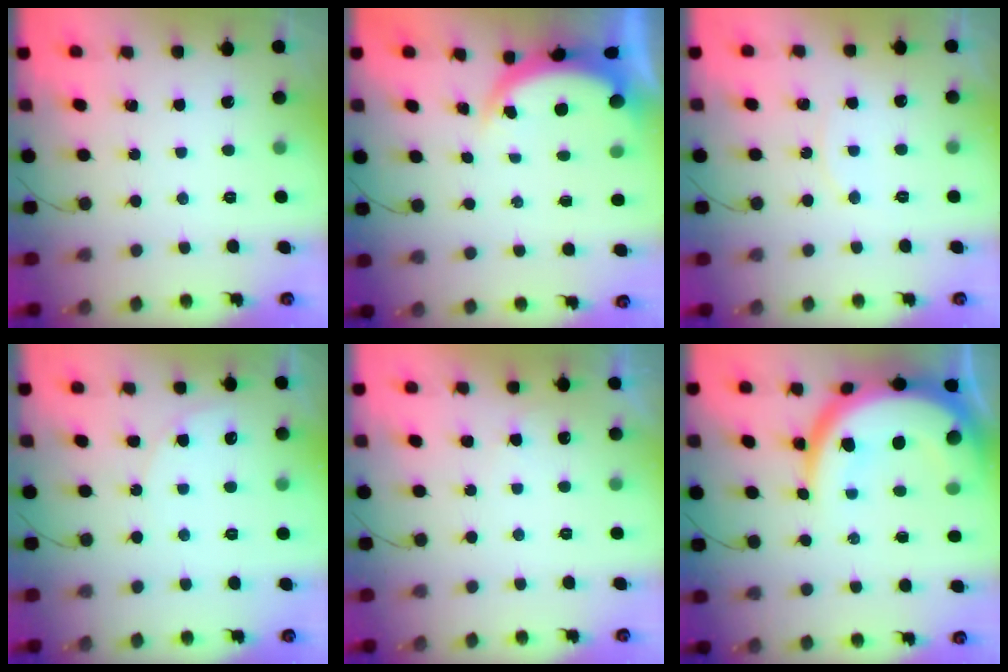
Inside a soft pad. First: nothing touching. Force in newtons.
{"total": 4.6, "press": 4.6, "slide": 0.3}
{"total": 3.8, "press": 3.8, "slide": 0.4}
{"total": 6.4, "press": 6.4, "slide": 0.1}
{"total": 3.0, "press": 3.0, "slide": 0.0}
{"total": 18.4, "press": 18.3, "slide": 1.9}